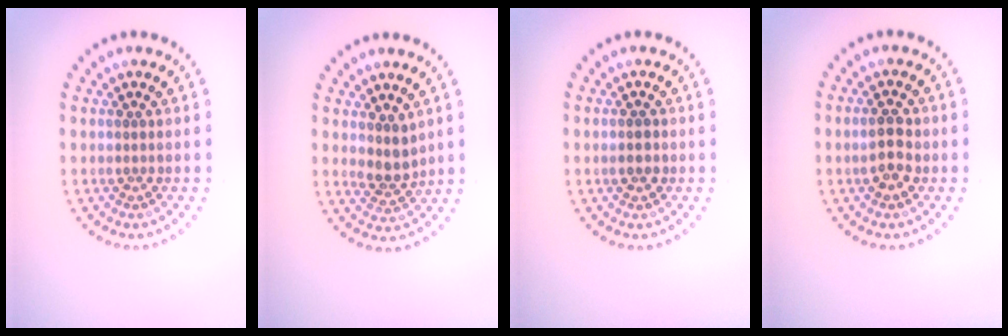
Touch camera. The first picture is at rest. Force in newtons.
{"total": 2.3, "press": 1.9, "slide": 1.4}
{"total": 1.4, "press": 1.4, "slide": 0.3}
{"total": 2.7, "press": 2.7, "slide": 0.1}